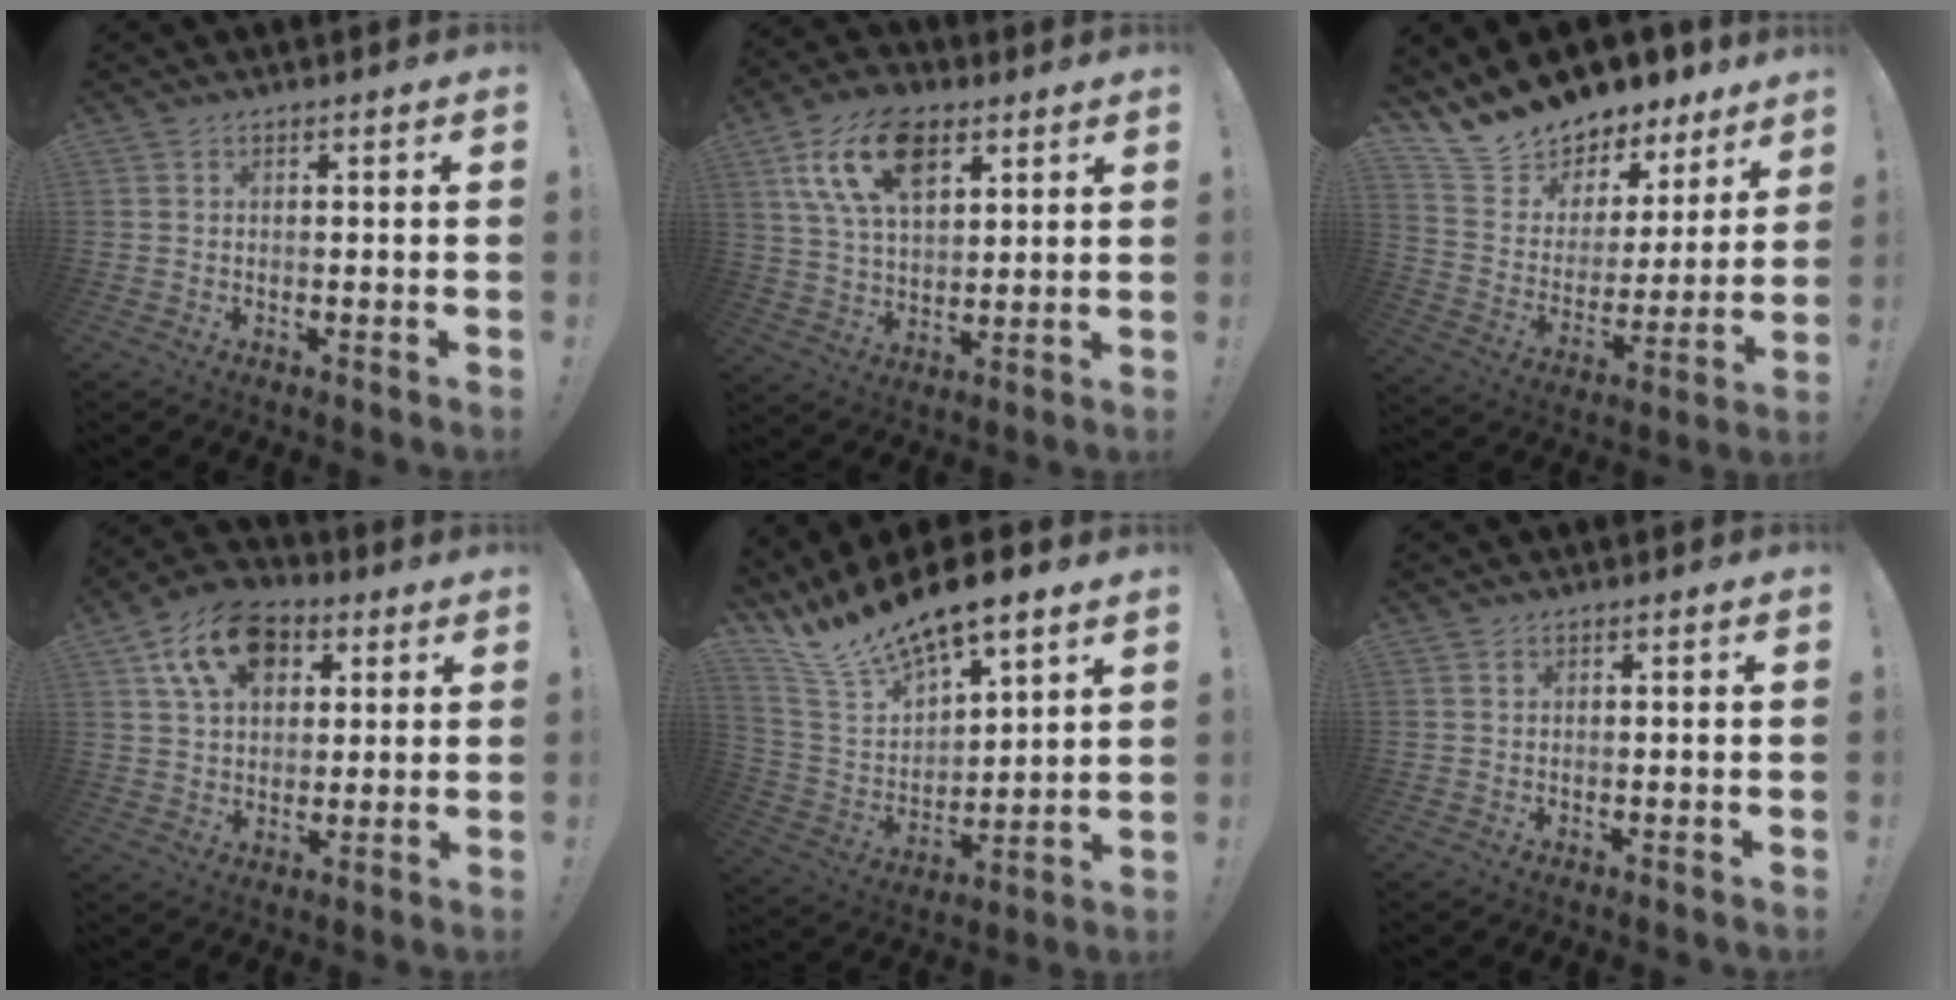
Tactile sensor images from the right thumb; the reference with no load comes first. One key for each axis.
{"total": 17.1, "fx": 8.2, "fy": 9.7, "fz": 11.4, "tx": -0.211, "ty": -0.019, "tz": 0.152}
{"total": 13.5, "fx": 12.6, "fy": 4.7, "fz": 0.9, "tx": -0.046, "ty": -0.115, "tz": 0.236}
{"total": 15.1, "fx": 6.7, "fy": 10.5, "fz": 8.4, "tx": -0.131, "ty": -0.022, "tz": 0.128}
{"total": 15.6, "fx": 13.0, "fy": 5.3, "fz": 6.9, "tx": -0.144, "ty": -0.098, "tz": 0.236}
{"total": 0.6, "fx": 0.3, "fy": 0.4, "fz": 0.3, "tx": 0.003, "ty": -0.001, "tz": 0.005}